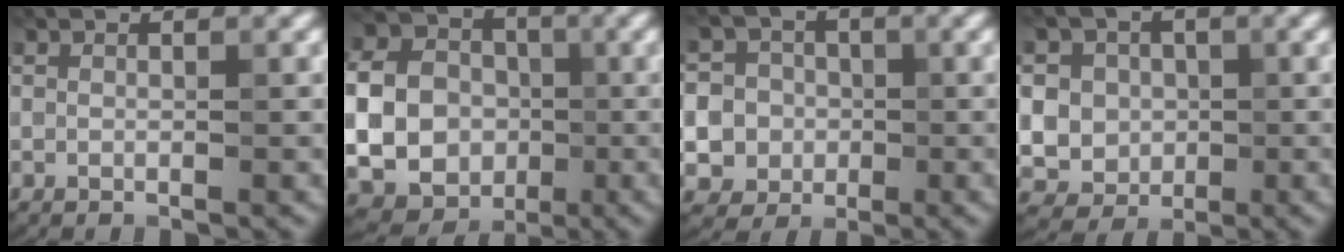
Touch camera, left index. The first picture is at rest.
{"total": 13.5, "force": [-1.4, 12.1, 5.8], "torque": [-0.167, -0.015, -0.041]}
{"total": 9.5, "force": [-0.7, 9.1, 2.6], "torque": [-0.067, 0.015, -0.023]}
{"total": 7.9, "force": [0.5, 7.3, 2.9], "torque": [-0.060, 0.028, -0.009]}